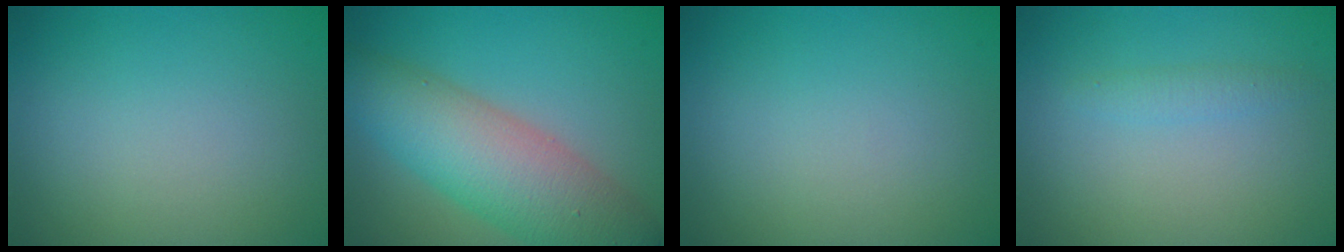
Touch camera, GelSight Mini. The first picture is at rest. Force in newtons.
{"total": 8.2, "press": 8.2, "slide": 0.2}
{"total": 0.0}
{"total": 1.1, "press": 1.1, "slide": 0.0}